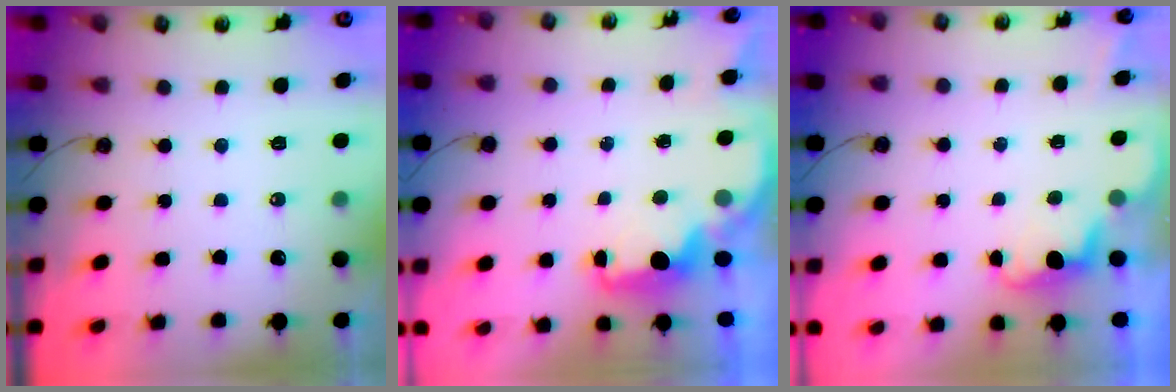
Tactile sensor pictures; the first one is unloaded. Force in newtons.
{"total": 2.9, "press": 2.7, "slide": 0.9}
{"total": 1.0, "press": 0.7, "slide": 0.8}